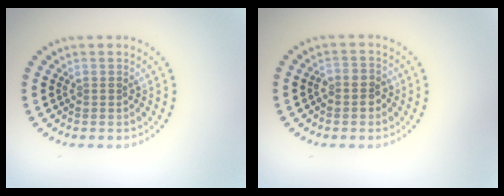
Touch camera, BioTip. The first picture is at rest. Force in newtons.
{"total": 2.0, "press": 1.8, "slide": 0.8}